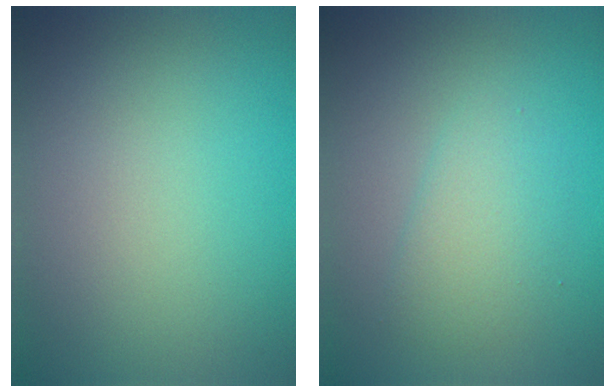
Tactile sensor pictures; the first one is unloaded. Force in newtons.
{"total": 2.6, "press": 2.6, "slide": 0.0}